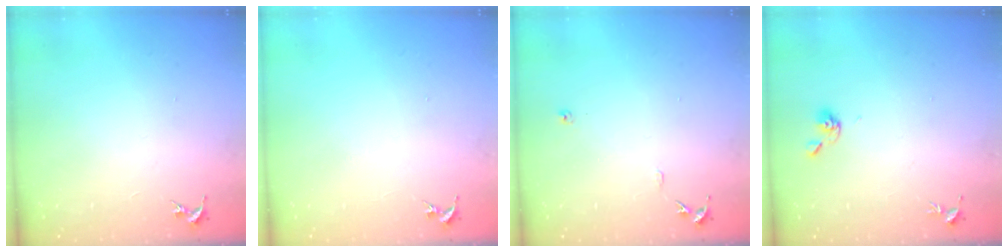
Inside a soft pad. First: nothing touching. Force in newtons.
{"total": 0.0}
{"total": 6.1, "press": 6.1, "slide": 0.7}
{"total": 5.6, "press": 5.6, "slide": 1.0}